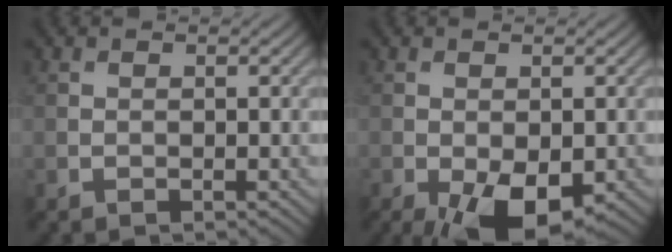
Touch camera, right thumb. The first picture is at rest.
{"total": 8.3, "force": [-3.6, 4.3, 6.1], "torque": [-0.119, -0.020, -0.051]}